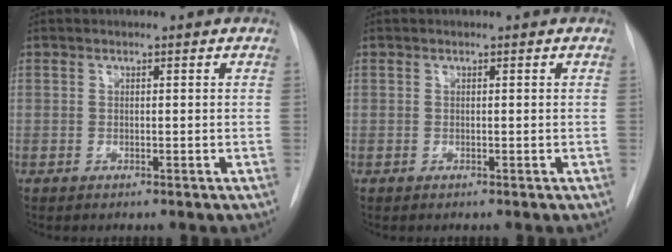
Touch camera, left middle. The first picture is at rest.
{"total": 0.0}